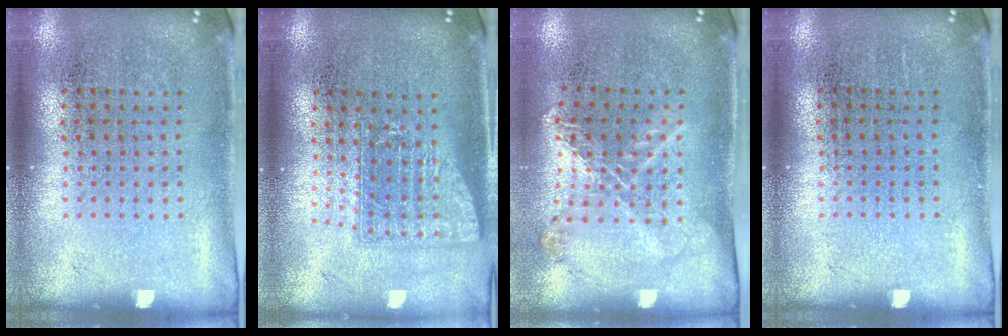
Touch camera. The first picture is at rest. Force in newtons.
{"total": 1.6, "press": 1.2, "slide": 1.0}
{"total": 1.1, "press": 1.1, "slide": 0.3}
{"total": 0.0}